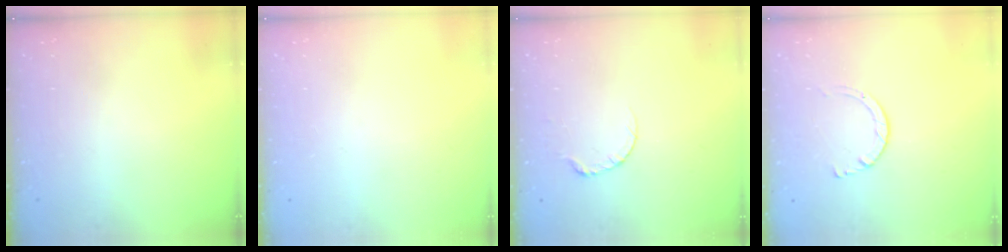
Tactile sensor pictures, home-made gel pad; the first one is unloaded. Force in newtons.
{"total": 0.0}
{"total": 3.9, "press": 3.8, "slide": 0.5}
{"total": 2.9, "press": 2.9, "slide": 0.2}